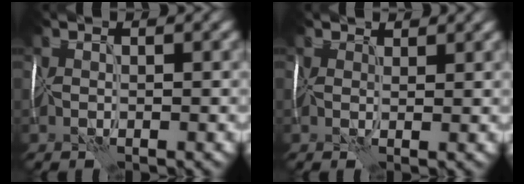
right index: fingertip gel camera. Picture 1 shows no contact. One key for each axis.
{"total": 2.3, "fx": 1.6, "fy": 1.2, "fz": 1.1, "tx": -0.023, "ty": 0.010, "tz": 0.012}